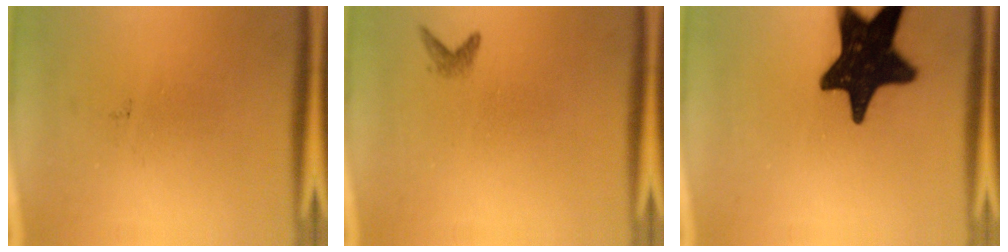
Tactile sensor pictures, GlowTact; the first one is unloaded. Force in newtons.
{"total": 0.9}
{"total": 19.8}